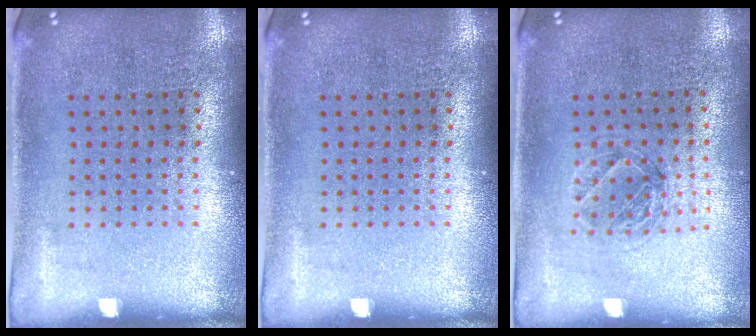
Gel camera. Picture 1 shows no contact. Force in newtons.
{"total": 0.0}
{"total": 1.1, "press": 1.1, "slide": 0.4}